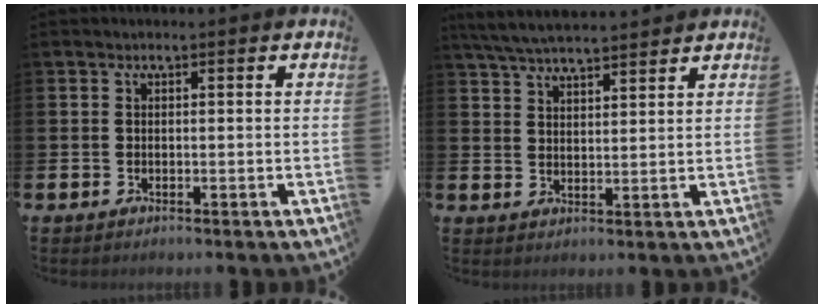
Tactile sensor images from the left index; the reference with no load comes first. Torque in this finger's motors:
{"motor_torque": [0.80, -1.18, 0.50, 0.15]}